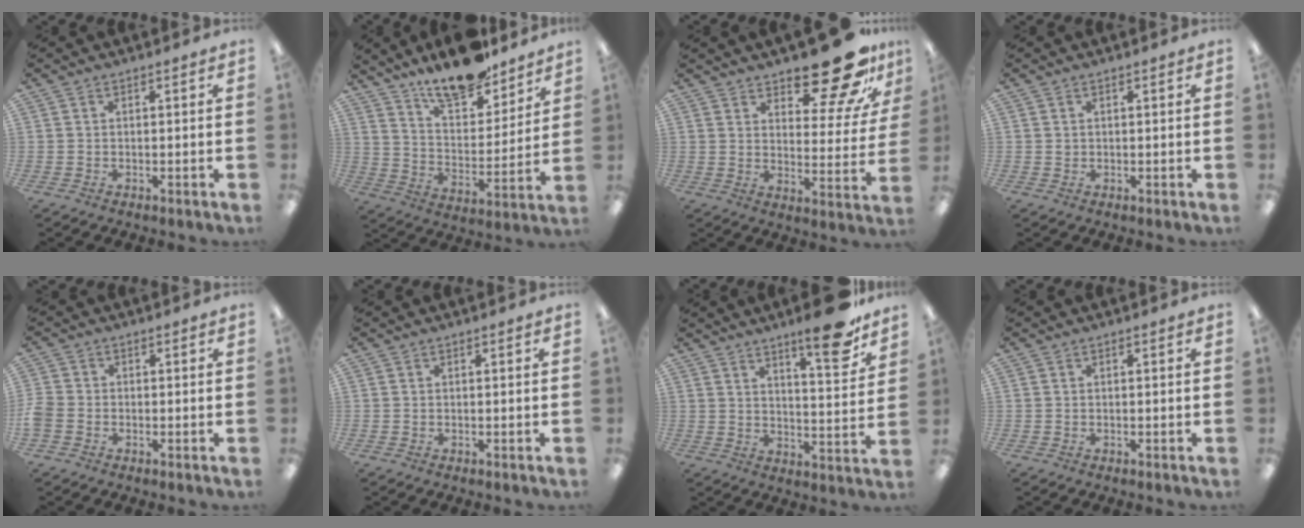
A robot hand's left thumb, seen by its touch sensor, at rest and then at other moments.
{"total": 15.6, "force": [13.7, 4.7, 5.9], "torque": [-0.098, -0.097, 0.243]}
{"total": 18.4, "force": [14.4, 6.4, 9.5], "torque": [-0.119, -0.109, 0.238]}
{"total": 0.7, "force": [0.3, 0.6, 0.1], "torque": [-0.004, 0.004, 0.005]}
{"total": 3.2, "force": [-1.1, 2.6, 1.5], "torque": [-0.030, 0.008, -0.021]}
{"total": 0.0}
{"total": 13.5, "force": [9.9, 3.2, 8.6], "torque": [-0.103, -0.070, 0.157]}
{"total": 0.0}